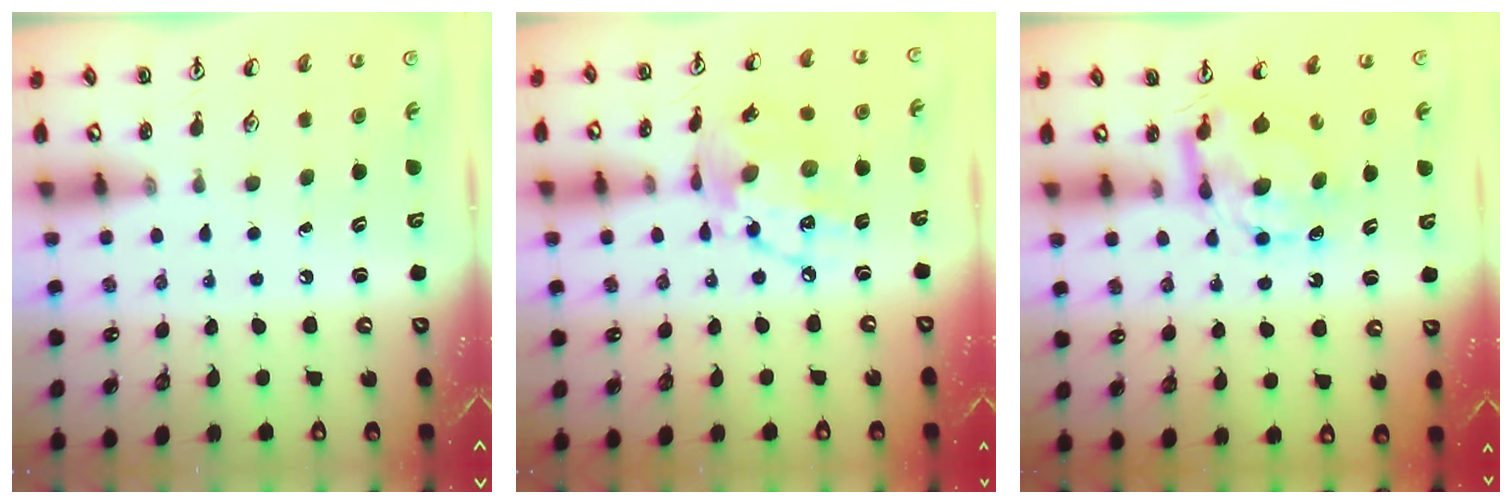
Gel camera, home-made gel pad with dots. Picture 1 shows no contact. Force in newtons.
{"total": 14.9, "press": 14.8, "slide": 1.4}
{"total": 7.0, "press": 6.9, "slide": 0.6}